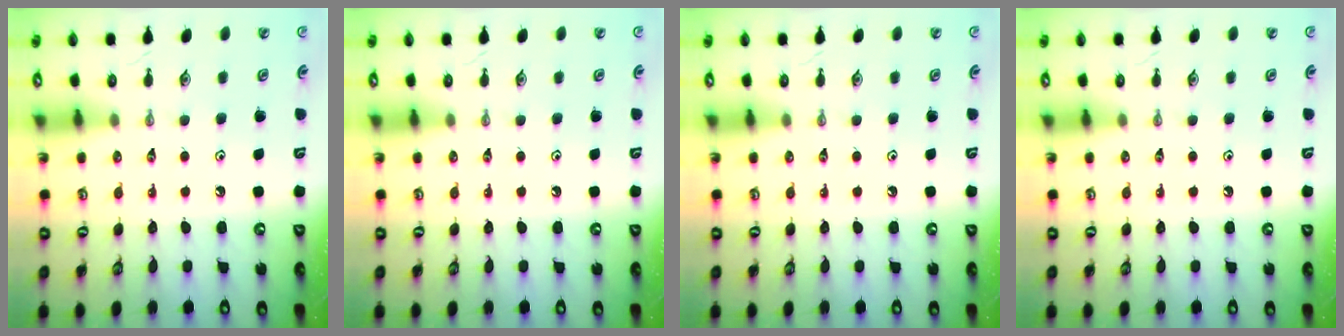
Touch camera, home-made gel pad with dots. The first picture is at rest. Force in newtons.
{"total": 0.0}
{"total": 0.0}
{"total": 0.0}